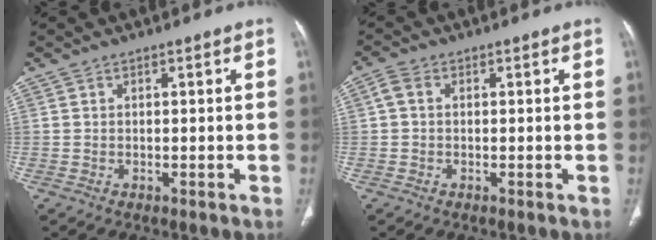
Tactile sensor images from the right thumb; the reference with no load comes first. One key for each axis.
{"total": 2.2, "fx": 0.4, "fy": 1.6, "fz": 1.5, "tx": -0.031, "ty": 0.006, "tz": 0.002}